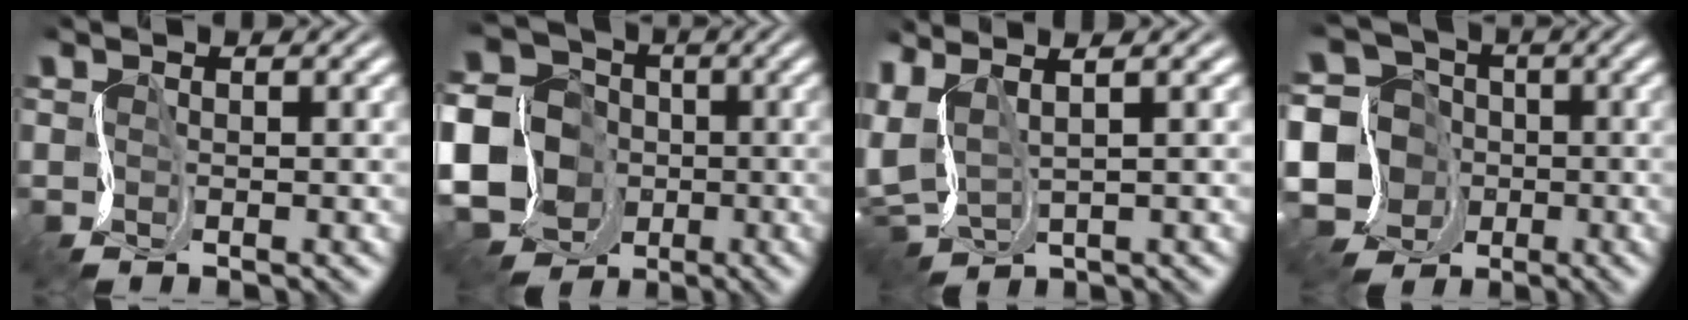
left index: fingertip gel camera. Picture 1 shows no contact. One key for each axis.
{"total": 18.3, "fx": -5.3, "fy": 16.0, "fz": 7.1, "tx": -0.165, "ty": -0.022, "tz": -0.133}
{"total": 5.1, "fx": 1.2, "fy": 1.8, "fz": 4.6, "tx": -0.114, "ty": 0.010, "tz": 0.025}
{"total": 14.1, "fx": -4.4, "fy": 12.7, "fz": 4.2, "tx": -0.117, "ty": -0.001, "tz": -0.105}